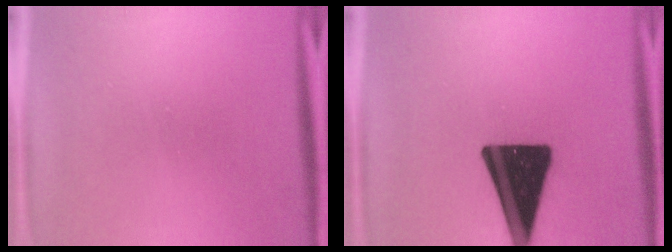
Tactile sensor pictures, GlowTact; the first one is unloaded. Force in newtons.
{"total": 19.0}